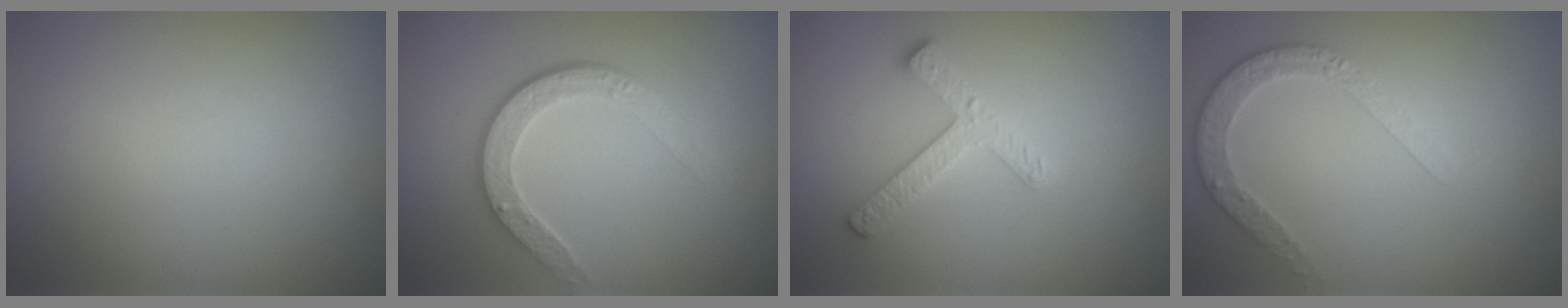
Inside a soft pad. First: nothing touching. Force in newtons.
{"total": 3.4, "press": 2.8, "slide": 1.9}
{"total": 2.7, "press": 2.7, "slide": 0.3}
{"total": 2.9, "press": 2.5, "slide": 1.6}